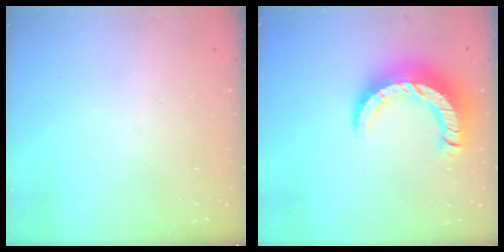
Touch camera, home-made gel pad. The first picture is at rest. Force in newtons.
{"total": 12.9, "press": 12.9, "slide": 1.3}